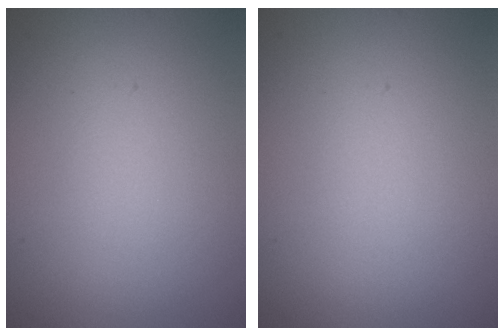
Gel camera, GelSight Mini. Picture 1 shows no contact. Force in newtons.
{"total": 0.0}